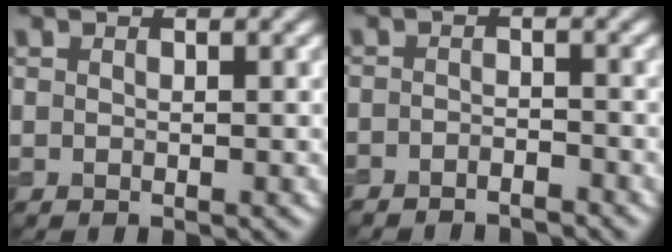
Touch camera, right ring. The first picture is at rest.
{"total": 2.2, "force": [-2.2, 0.4, 0.4], "torque": [-0.001, -0.002, -0.039]}